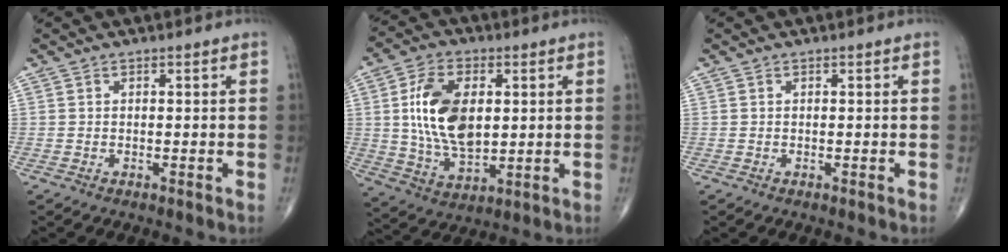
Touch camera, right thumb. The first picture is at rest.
{"total": 15.2, "force": [2.3, 8.7, 12.3], "torque": [-0.218, -0.010, 0.048]}
{"total": 0.0}